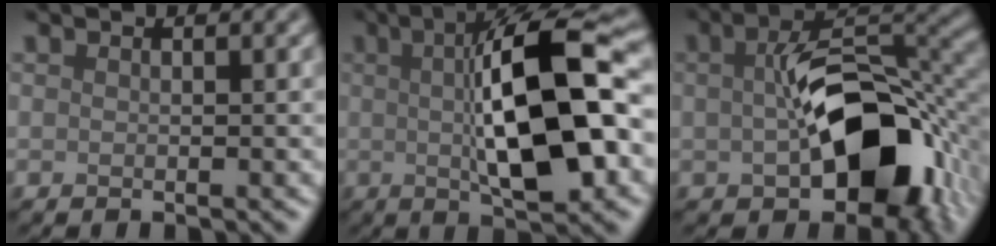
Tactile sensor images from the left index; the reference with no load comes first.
{"total": 11.9, "force": [0.9, 3.5, 11.4], "torque": [-0.167, 0.008, 0.009]}
{"total": 11.9, "force": [-2.1, 6.7, 9.6], "torque": [-0.153, -0.009, -0.022]}